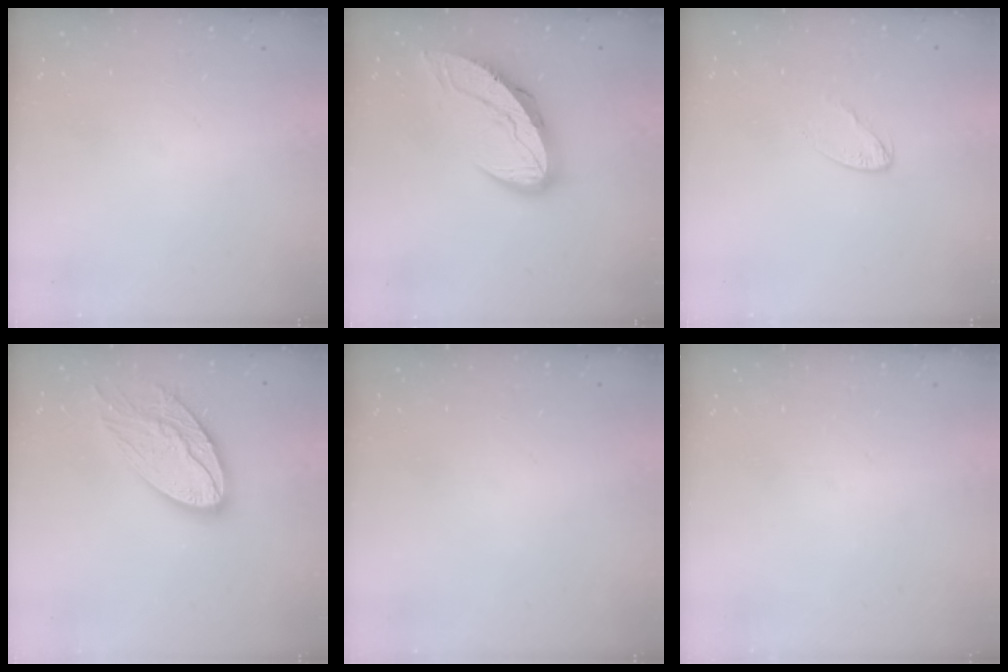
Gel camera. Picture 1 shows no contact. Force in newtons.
{"total": 12.9, "press": 12.9, "slide": 0.9}
{"total": 5.7, "press": 5.7, "slide": 0.5}
{"total": 15.9, "press": 15.8, "slide": 1.2}
{"total": 0.0}
{"total": 0.0}